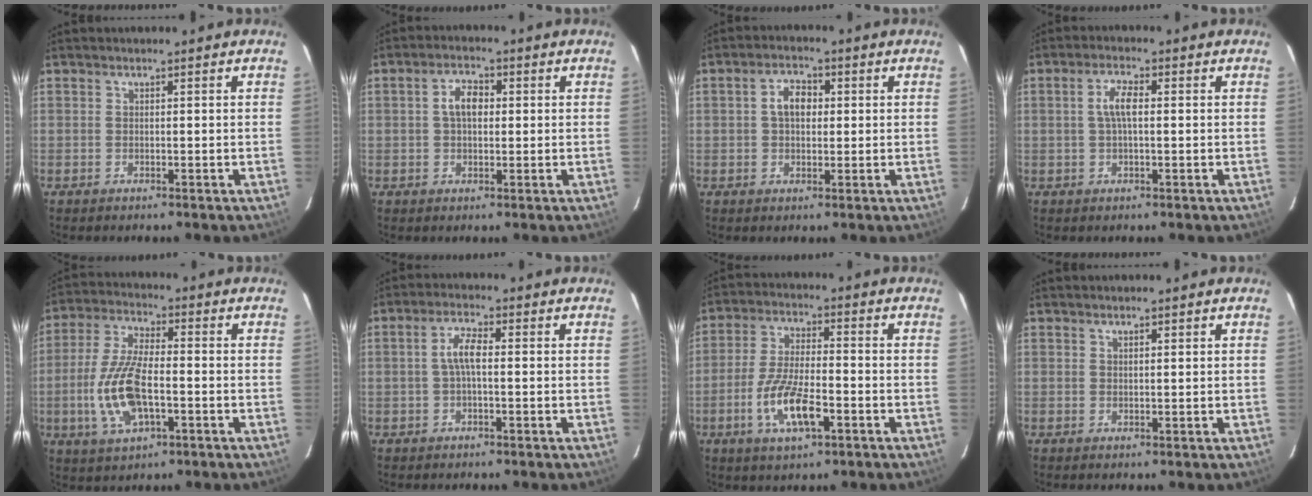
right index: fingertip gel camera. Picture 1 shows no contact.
{"total": 4.3, "force": [0.6, 2.6, 3.4], "torque": [-0.061, 0.016, 0.011]}
{"total": 4.5, "force": [0.7, 3.0, 3.2], "torque": [-0.055, 0.017, 0.011]}
{"total": 3.7, "force": [0.3, 1.2, 3.5], "torque": [-0.069, 0.009, 0.007]}
{"total": 12.6, "force": [-3.0, 5.3, 11.1], "torque": [-0.237, 0.001, -0.055]}
{"total": 3.7, "force": [-0.1, 1.1, 3.5], "torque": [-0.069, 0.012, -0.002]}
{"total": 10.6, "force": [-4.3, 3.2, 9.1], "torque": [-0.189, -0.008, -0.077]}
{"total": 1.0, "force": [0.8, 0.2, 0.5], "torque": [-0.008, 0.002, 0.013]}